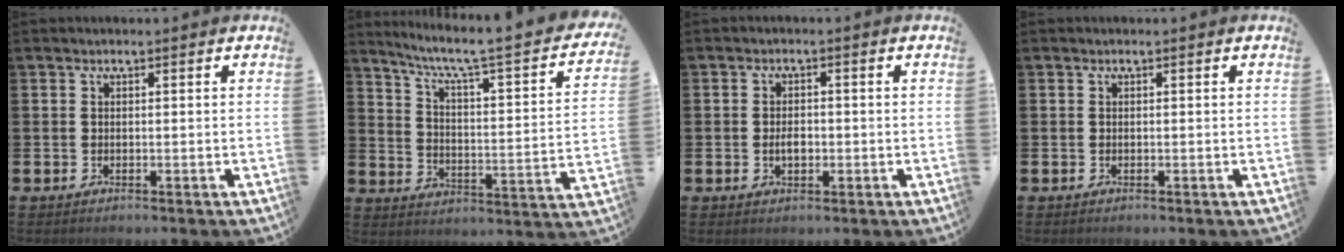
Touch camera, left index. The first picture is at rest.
{"total": 5.8, "force": [4.6, 0.5, 3.6], "torque": [-0.085, -0.048, 0.064]}
{"total": 2.2, "force": [-0.3, 1.4, 1.7], "torque": [-0.022, 0.001, -0.008]}
{"total": 0.0}